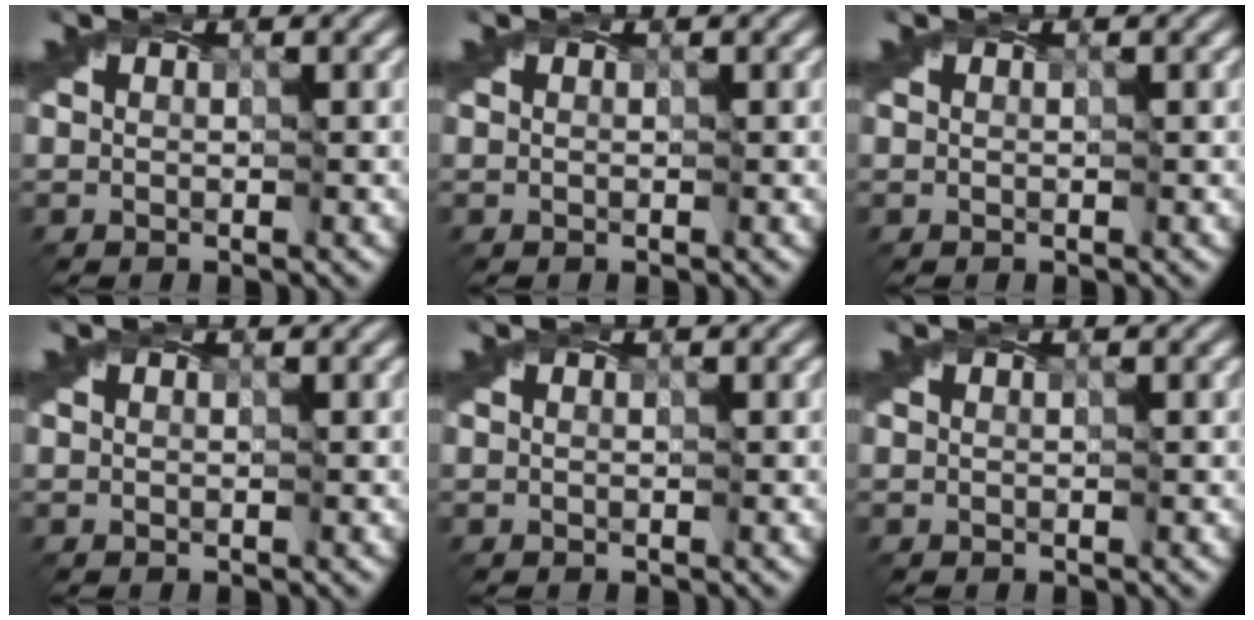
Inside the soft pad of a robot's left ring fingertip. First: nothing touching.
{"total": 0.0}
{"total": 0.0}
{"total": 0.0}
{"total": 0.0}
{"total": 0.0}